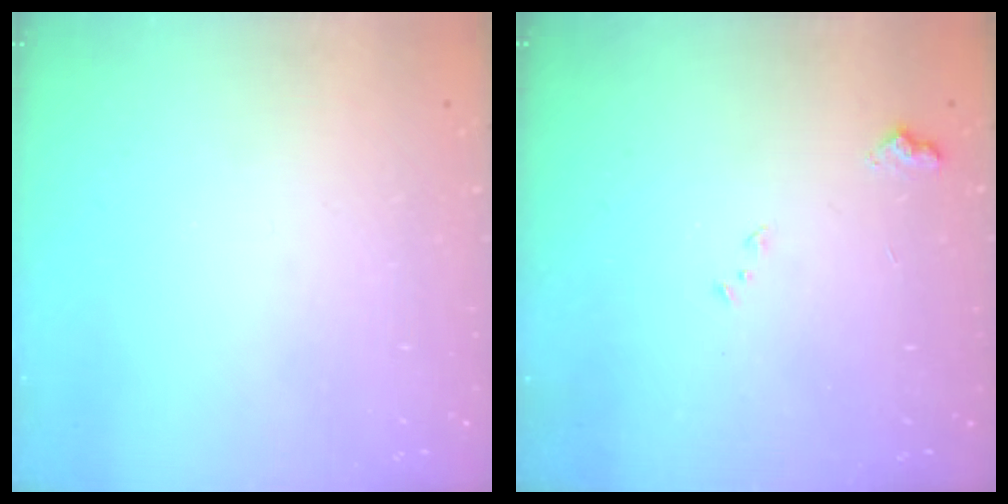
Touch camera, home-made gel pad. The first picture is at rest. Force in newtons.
{"total": 7.7, "press": 7.7, "slide": 0.8}